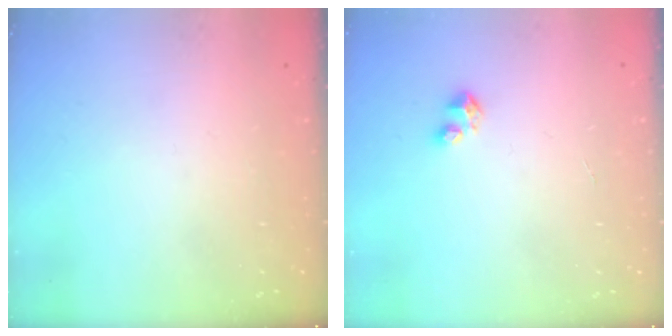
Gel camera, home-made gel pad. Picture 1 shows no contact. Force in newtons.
{"total": 3.0, "press": 2.9, "slide": 0.2}